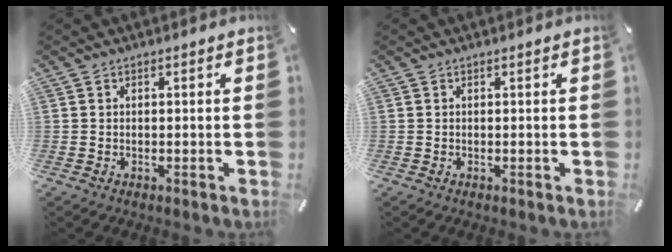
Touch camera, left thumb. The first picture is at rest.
{"total": 0.0}